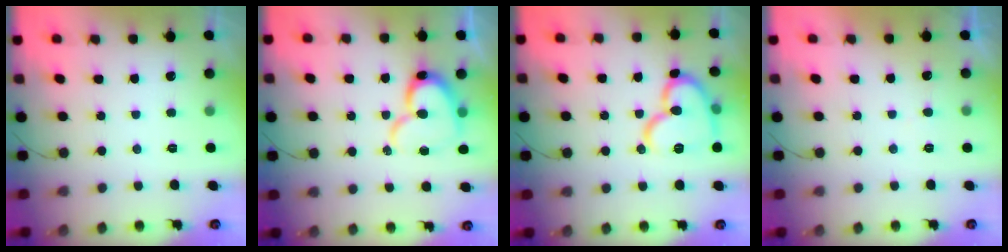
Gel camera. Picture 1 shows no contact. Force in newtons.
{"total": 14.7, "press": 14.6, "slide": 1.4}
{"total": 15.3, "press": 15.2, "slide": 1.5}
{"total": 4.1, "press": 4.1, "slide": 0.3}